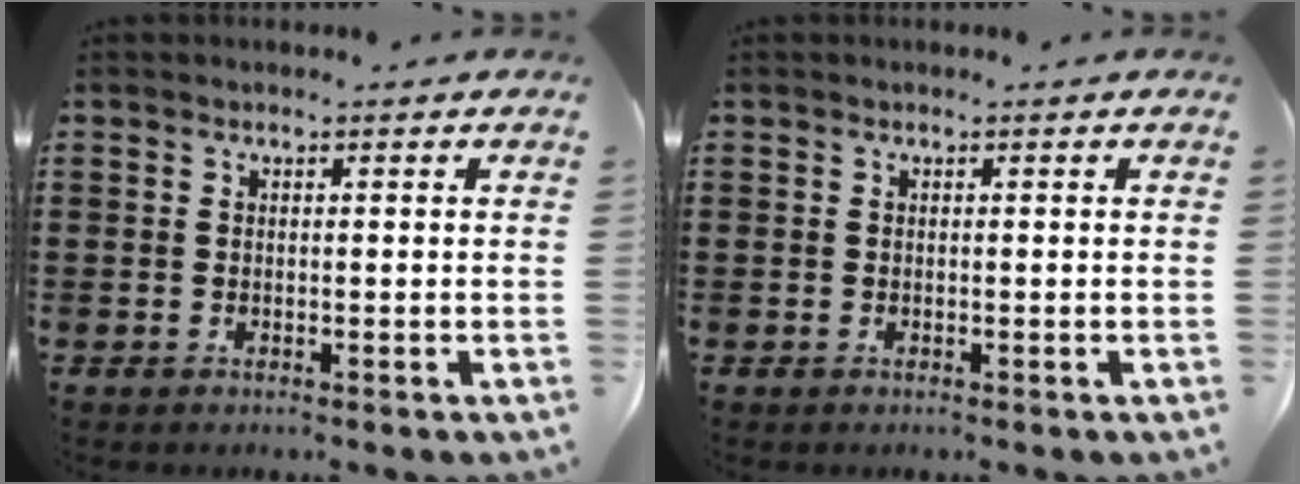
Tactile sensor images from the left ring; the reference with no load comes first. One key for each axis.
{"total": 0.0}